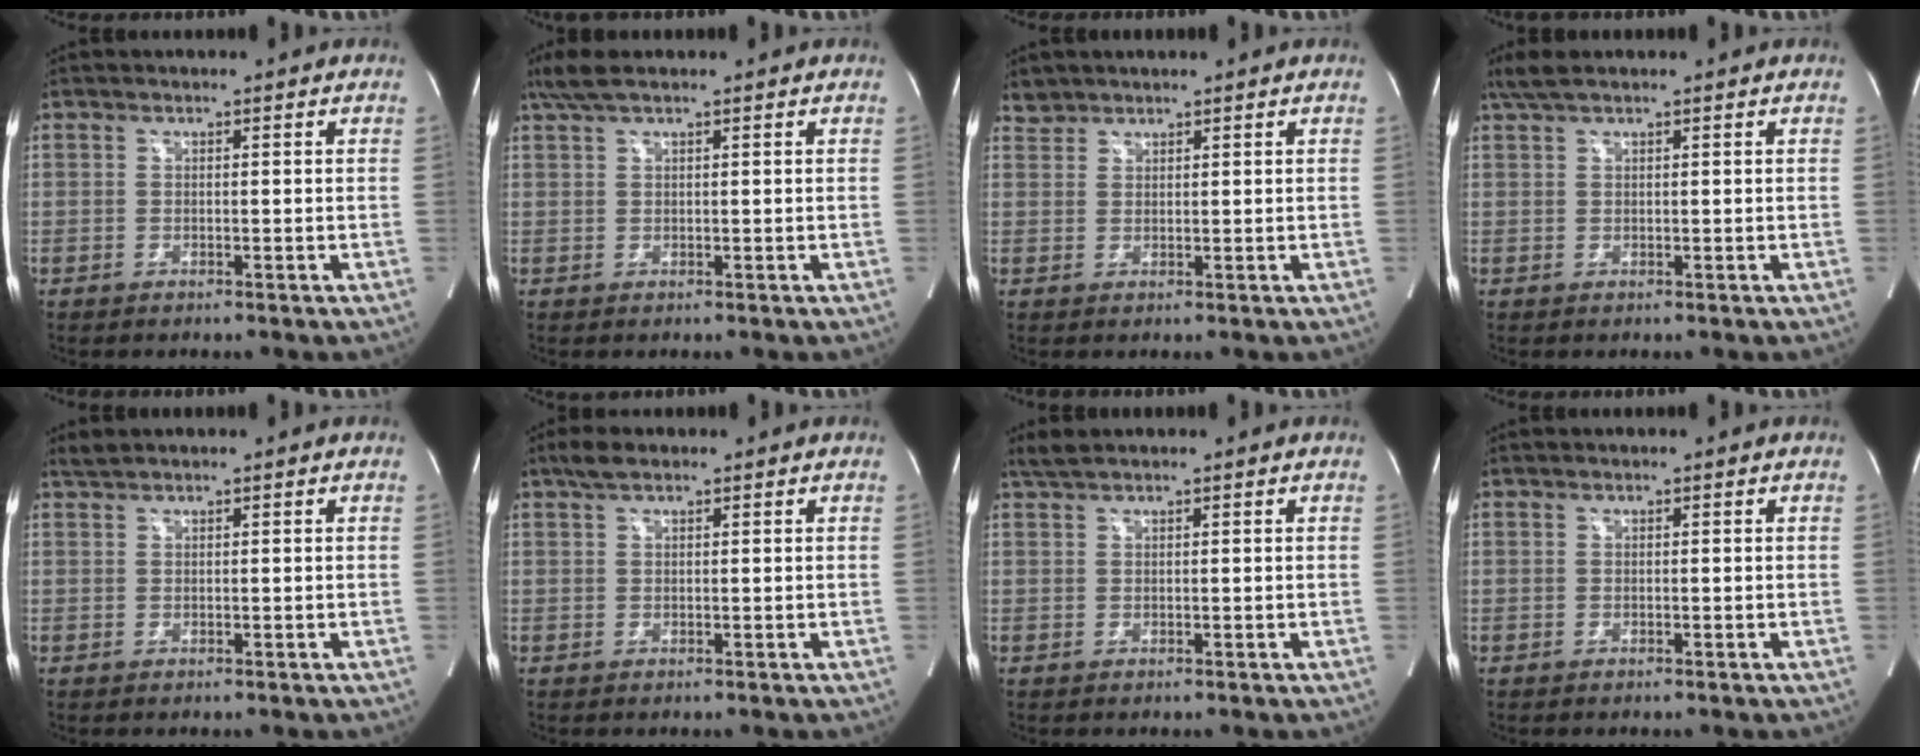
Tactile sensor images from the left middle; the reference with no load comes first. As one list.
[{"total": 3.5, "force": [2.6, 0.4, 2.3], "torque": [-0.057, 0.022, 0.055]}, {"total": 3.7, "force": [3.5, 1.1, -0.4], "torque": [0.003, 0.012, 0.075]}, {"total": 2.9, "force": [2.2, 0.3, 1.7], "torque": [-0.043, 0.018, 0.048]}, {"total": 1.1, "force": [1.1, -0.1, 0.3], "torque": [-0.012, 0.011, 0.028]}, {"total": 2.7, "force": [2.0, 0.9, 1.7], "torque": [-0.040, 0.015, 0.039]}, {"total": 1.9, "force": [1.7, 0.0, 0.8], "torque": [-0.024, 0.014, 0.036]}, {"total": 0.0}]